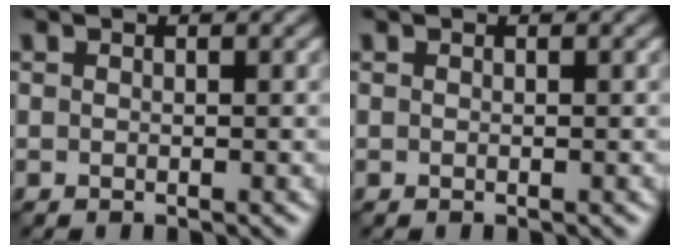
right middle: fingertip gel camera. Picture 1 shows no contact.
{"total": 0.0}